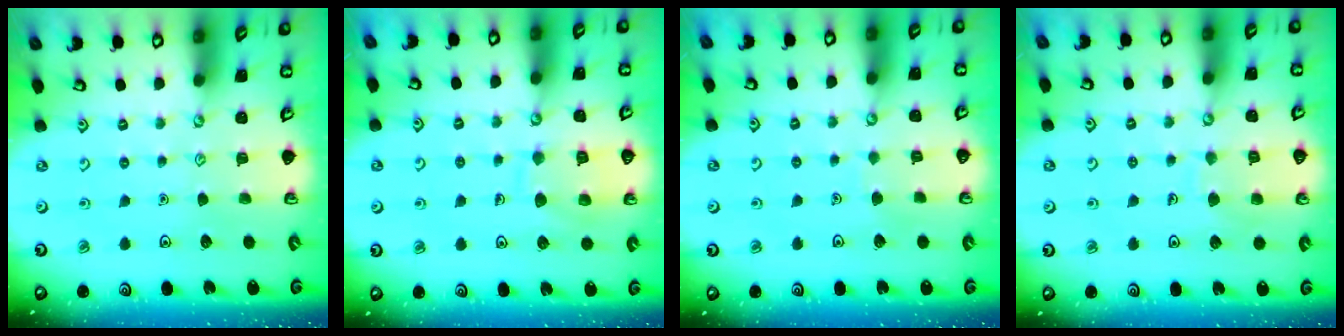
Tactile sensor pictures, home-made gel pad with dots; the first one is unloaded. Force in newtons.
{"total": 9.8, "press": 9.7, "slide": 0.9}
{"total": 3.0, "press": 3.0, "slide": 0.2}
{"total": 7.8, "press": 7.8, "slide": 0.4}